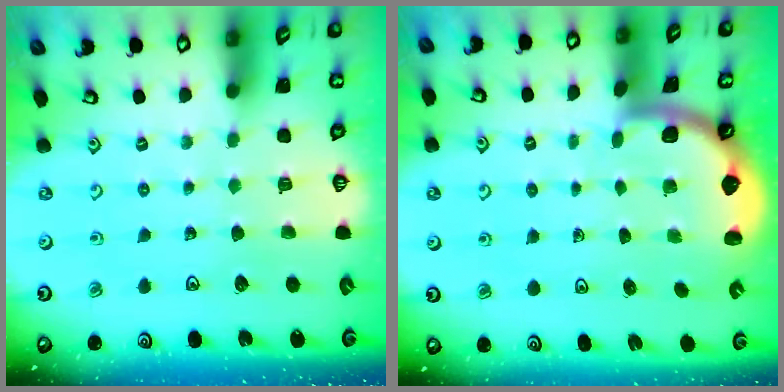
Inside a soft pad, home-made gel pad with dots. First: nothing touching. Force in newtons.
{"total": 1.6, "press": 1.6, "slide": 0.1}